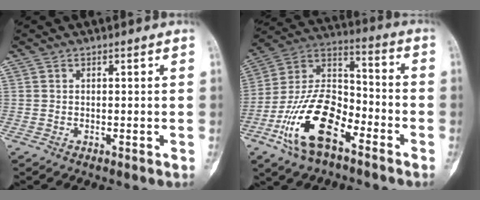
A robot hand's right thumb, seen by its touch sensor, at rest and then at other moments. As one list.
[{"total": 18.0, "force": [-9.0, 8.8, 12.9], "torque": [-0.231, 0.064, -0.175]}]